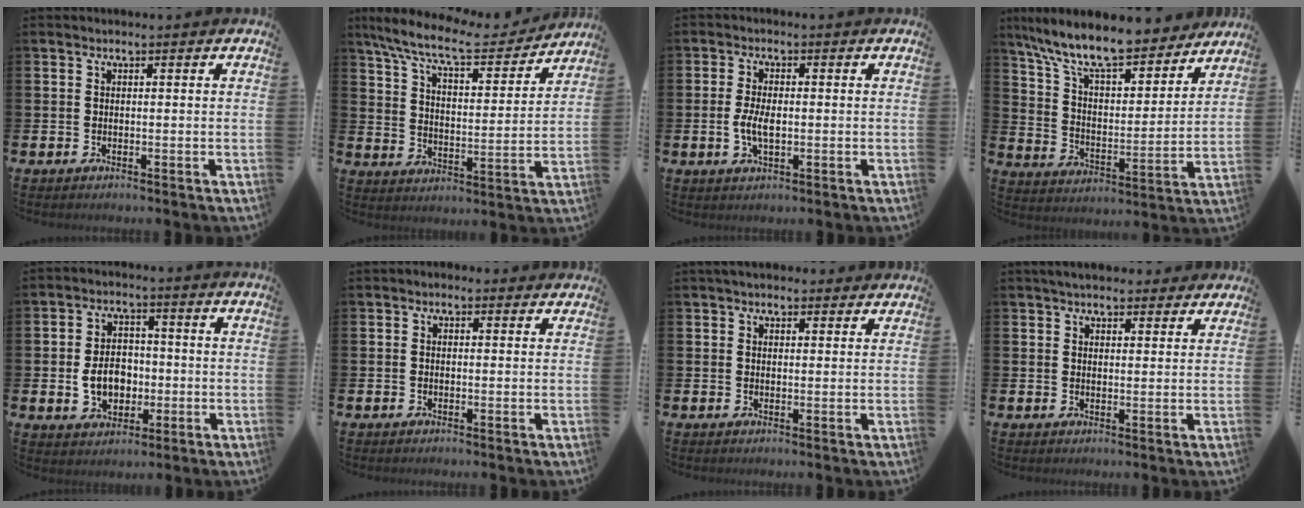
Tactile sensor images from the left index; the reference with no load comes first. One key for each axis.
{"total": 9.9, "fx": 8.8, "fy": 1.7, "fz": 4.3, "tx": -0.112, "ty": -0.056, "tz": 0.147}
{"total": 3.5, "fx": -0.4, "fy": 1.7, "fz": 3.1, "tx": -0.054, "ty": -0.003, "tz": -0.013}
{"total": 11.3, "fx": 10.1, "fy": 2.4, "fz": 4.5, "tx": -0.122, "ty": -0.068, "tz": 0.172}
{"total": 5.9, "fx": -1.0, "fy": 4.5, "fz": 3.7, "tx": -0.053, "ty": 0.004, "tz": -0.023}
{"total": 0.6, "fx": 0.1, "fy": 0.5, "fz": 0.2, "tx": -0.001, "ty": 0.004, "tz": 0.000}
{"total": 2.5, "fx": 2.3, "fy": 1.0, "fz": 0.4, "tx": -0.001, "ty": -0.006, "tz": 0.039}
{"total": 3.8, "fx": 3.5, "fy": 1.2, "fz": 0.5, "tx": -0.003, "ty": -0.011, "tz": 0.063}